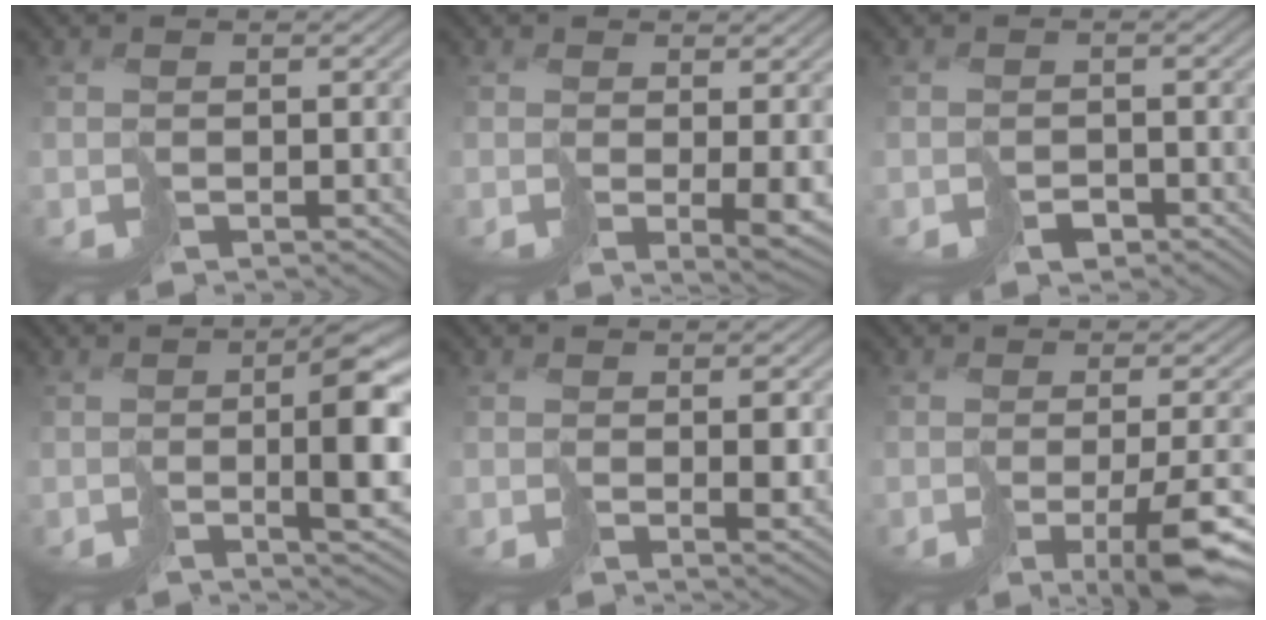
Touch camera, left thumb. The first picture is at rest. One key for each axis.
{"total": 3.4, "fx": 0.3, "fy": 0.5, "fz": 3.4, "tx": -0.061, "ty": -0.011, "tz": 0.006}
{"total": 1.6, "fx": -1.1, "fy": 0.9, "fz": 0.8, "tx": -0.013, "ty": -0.001, "tz": -0.021}
{"total": 8.6, "fx": -1.2, "fy": 2.1, "fz": 8.2, "tx": -0.119, "ty": -0.004, "tz": -0.022}
{"total": 2.4, "fx": 0.0, "fy": 0.6, "fz": 2.3, "tx": -0.040, "ty": -0.005, "tz": 0.000}
{"total": 8.5, "fx": -3.5, "fy": 2.0, "fz": 7.5, "tx": -0.107, "ty": -0.011, "tz": -0.057}